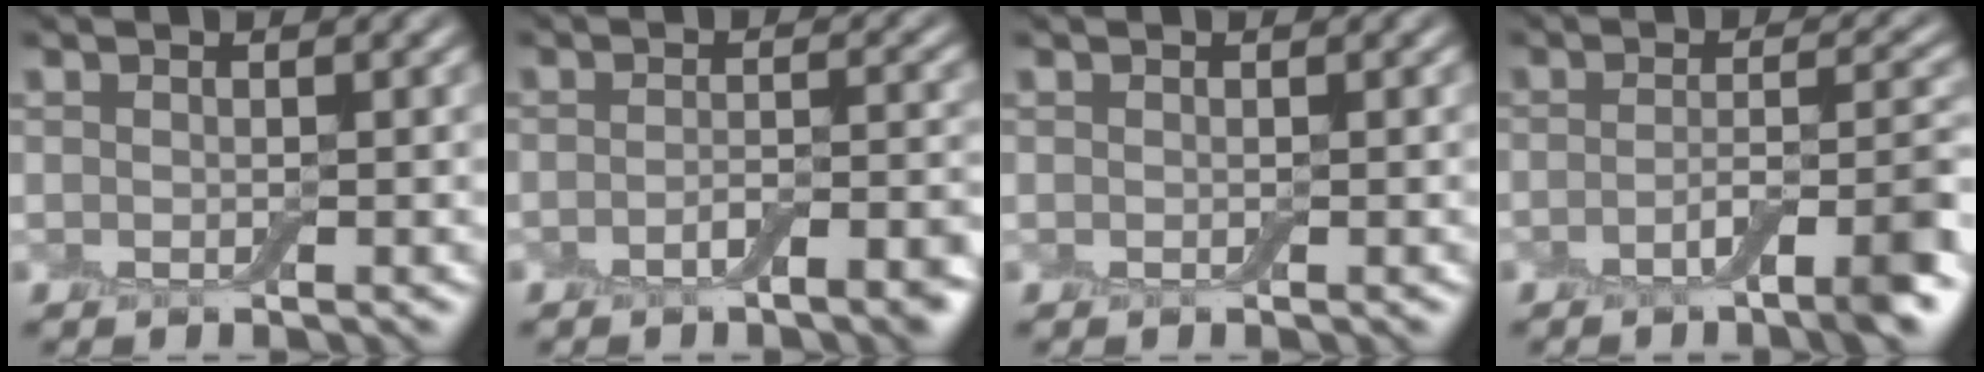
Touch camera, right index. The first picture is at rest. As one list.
[{"total": 3.5, "force": [-2.1, 1.0, 2.6], "torque": [-0.041, -0.006, -0.030]}, {"total": 0.0}, {"total": 4.9, "force": [-2.6, 0.9, 4.1], "torque": [-0.062, 0.002, -0.043]}]